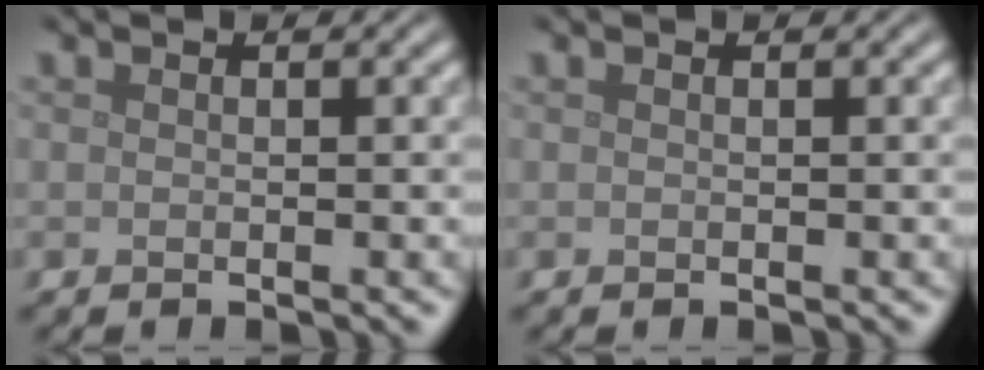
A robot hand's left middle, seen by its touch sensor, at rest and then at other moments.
{"total": 0.0}